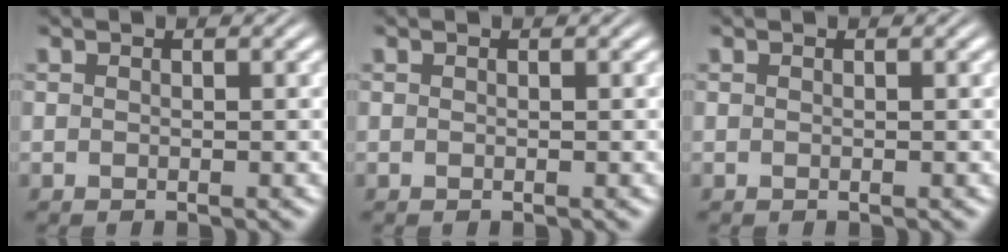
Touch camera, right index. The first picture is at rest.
{"total": 0.0}
{"total": 0.0}